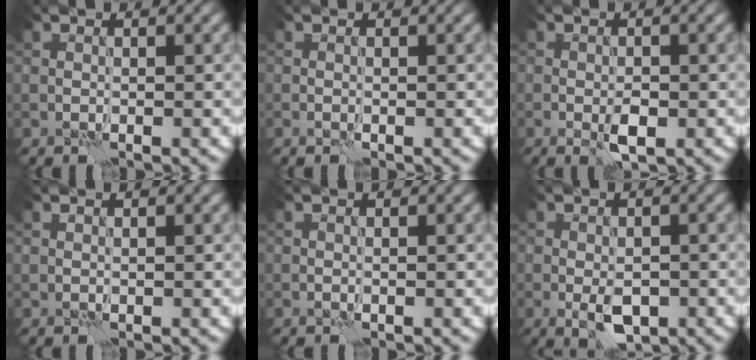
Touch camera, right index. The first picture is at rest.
{"total": 0.0}
{"total": 1.8, "force": [-0.6, 0.7, 1.6], "torque": [-0.025, 0.002, -0.011]}
{"total": 0.0}
{"total": 0.0}
{"total": 3.2, "force": [-1.2, 1.6, 2.5], "torque": [-0.041, -0.003, -0.018]}